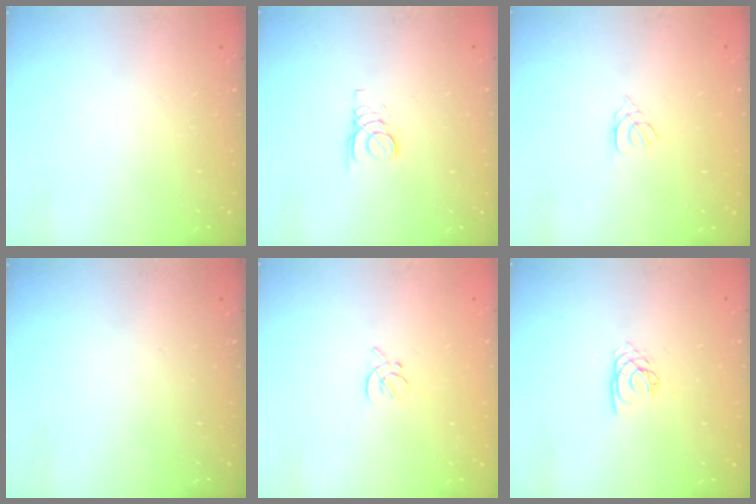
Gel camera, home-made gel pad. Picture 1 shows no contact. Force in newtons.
{"total": 2.1, "press": 2.1, "slide": 0.1}
{"total": 1.1, "press": 1.0, "slide": 0.3}
{"total": 0.0}
{"total": 1.6, "press": 1.5, "slide": 0.5}
{"total": 3.1, "press": 3.1, "slide": 0.2}